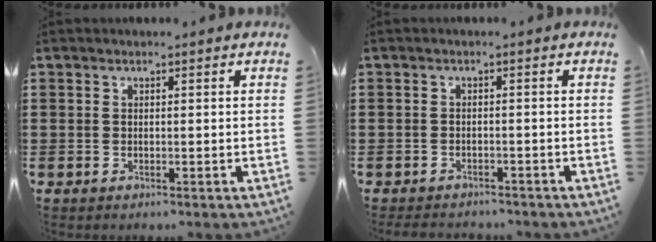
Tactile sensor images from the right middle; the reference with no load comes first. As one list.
[{"total": 1.6, "force": [-1.6, 0.2, 0.0], "torque": [-0.006, 0.000, -0.035]}]